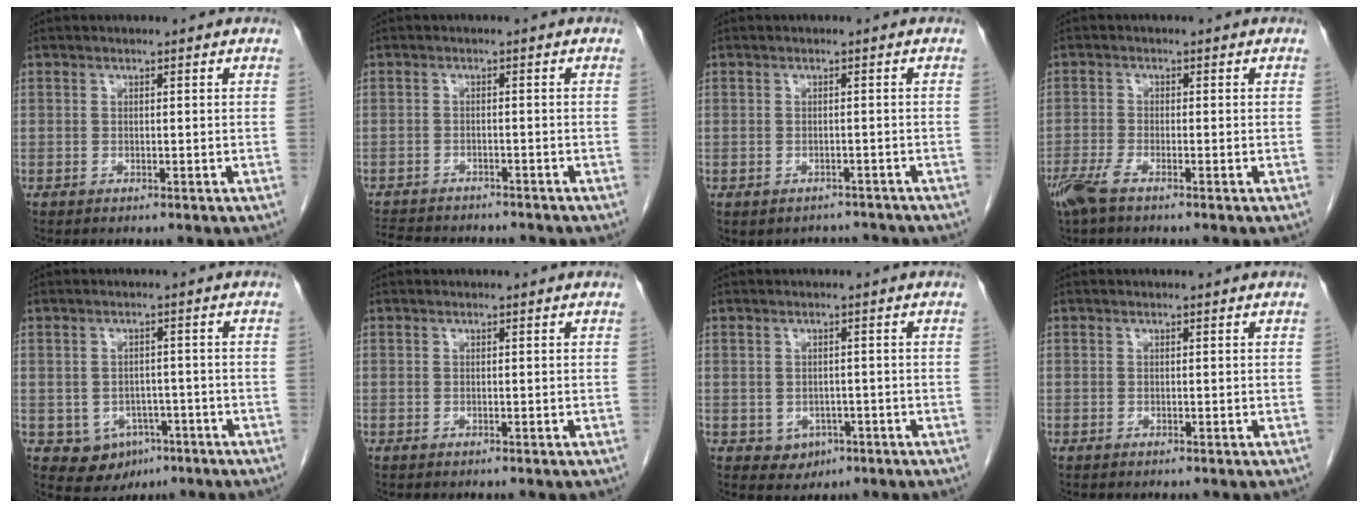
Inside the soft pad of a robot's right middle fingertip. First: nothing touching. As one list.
[{"total": 10.8, "force": [-9.6, 3.1, 3.7], "torque": [-0.079, -0.002, -0.130]}, {"total": 3.5, "force": [-3.0, 1.8, -0.1], "torque": [0.007, 0.012, -0.037]}, {"total": 3.6, "force": [-2.6, 0.5, 2.5], "torque": [-0.056, -0.008, -0.056]}, {"total": 5.6, "force": [-2.5, 4.7, 1.9], "torque": [-0.026, 0.004, -0.022]}, {"total": 0.0}, {"total": 2.8, "force": [-1.0, 2.4, 1.2], "torque": [-0.012, 0.004, -0.002]}, {"total": 0.0}]